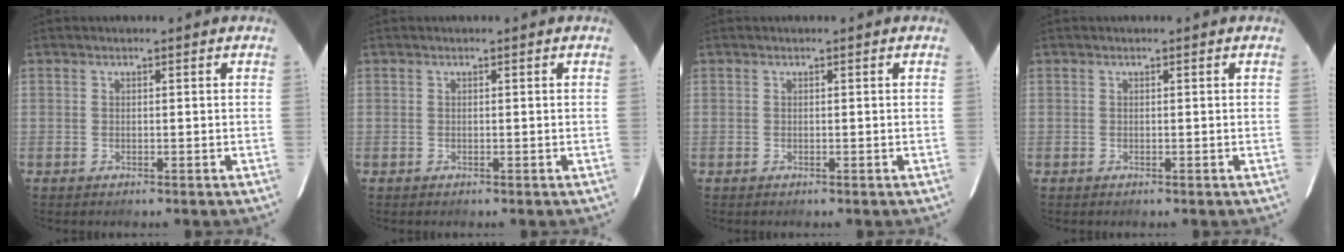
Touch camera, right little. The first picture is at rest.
{"total": 0.0}
{"total": 0.0}
{"total": 0.0}